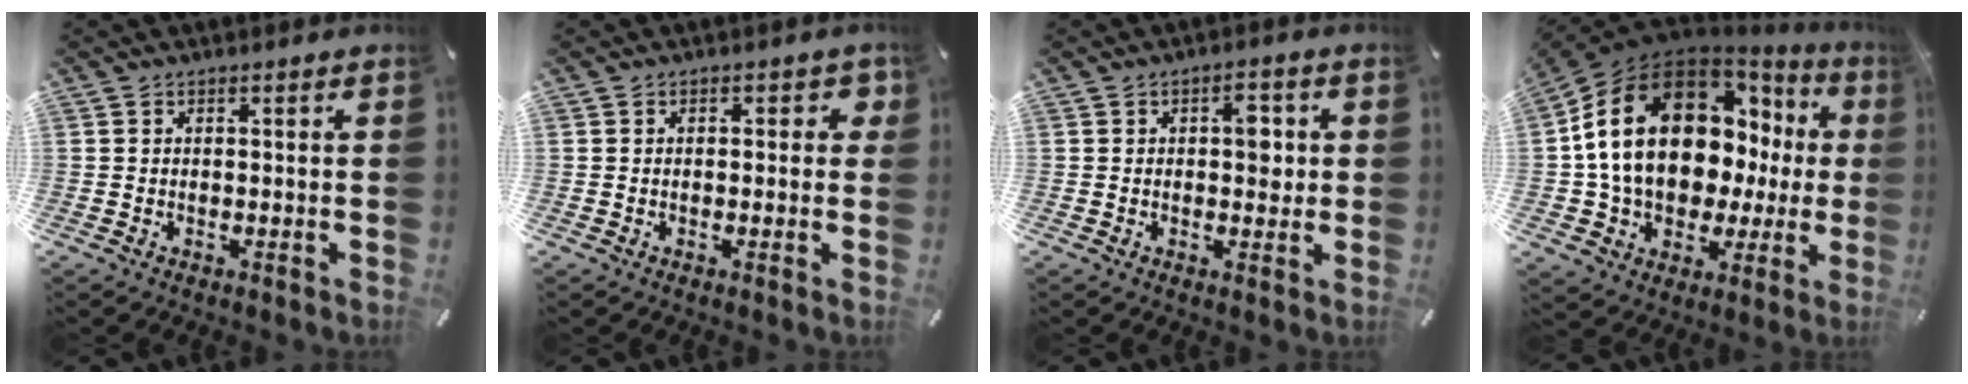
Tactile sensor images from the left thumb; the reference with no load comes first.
{"total": 2.4, "force": [0.3, 1.6, 1.8], "torque": [-0.012, 0.000, -0.003]}
{"total": 4.9, "force": [0.8, 2.9, 3.8], "torque": [-0.038, -0.004, 0.002]}
{"total": 20.6, "force": [5.0, 14.6, 13.8], "torque": [-0.258, -0.030, 0.100]}